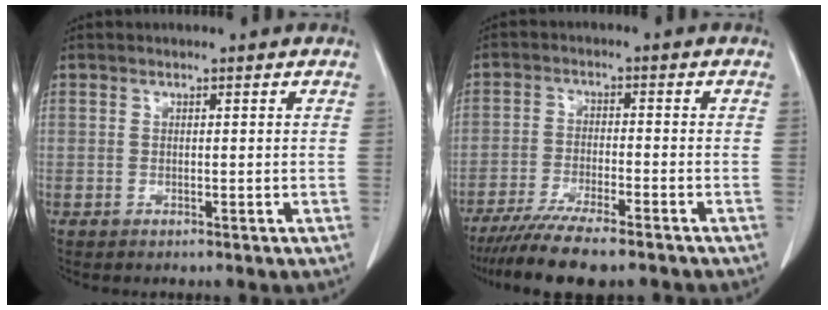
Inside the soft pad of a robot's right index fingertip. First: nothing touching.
{"total": 10.3, "force": [-8.5, 1.1, 5.9], "torque": [-0.091, -0.022, -0.136]}